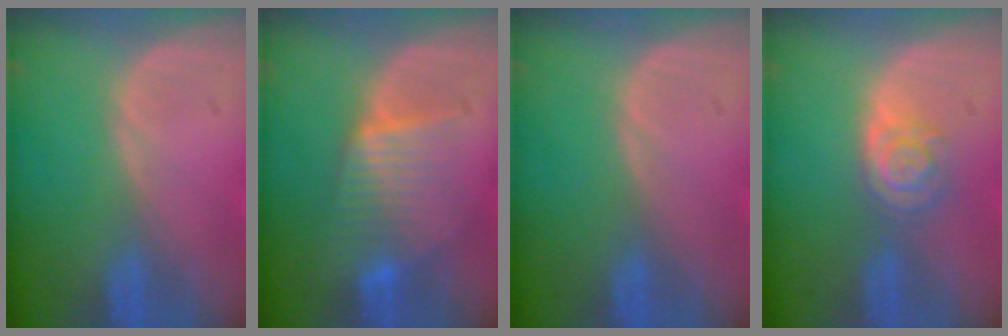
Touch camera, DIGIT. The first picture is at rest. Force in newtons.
{"total": 6.5, "press": 6.4, "slide": 1.0}
{"total": 0.0}
{"total": 4.2, "press": 3.8, "slide": 1.8}